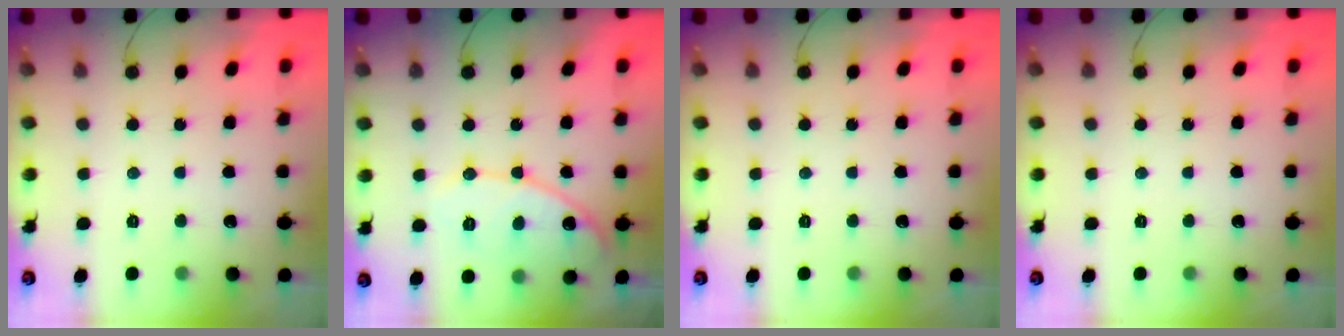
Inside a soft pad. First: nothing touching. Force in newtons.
{"total": 11.3, "press": 11.3, "slide": 0.9}
{"total": 0.0}
{"total": 0.0}